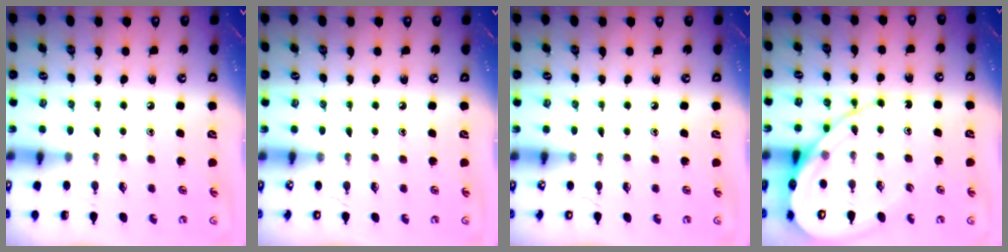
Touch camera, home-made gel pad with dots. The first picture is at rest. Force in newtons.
{"total": 0.0}
{"total": 0.0}
{"total": 13.7, "press": 13.6, "slide": 1.4}